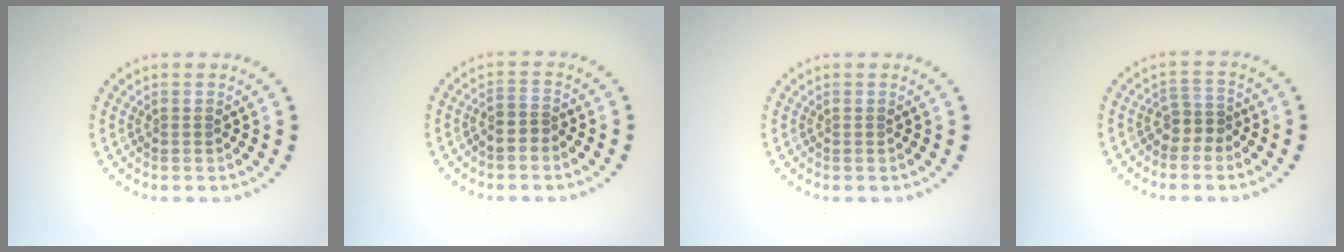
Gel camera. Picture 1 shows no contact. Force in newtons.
{"total": 1.2, "press": 0.9, "slide": 0.8}
{"total": 0.0}
{"total": 1.8, "press": 1.3, "slide": 1.2}